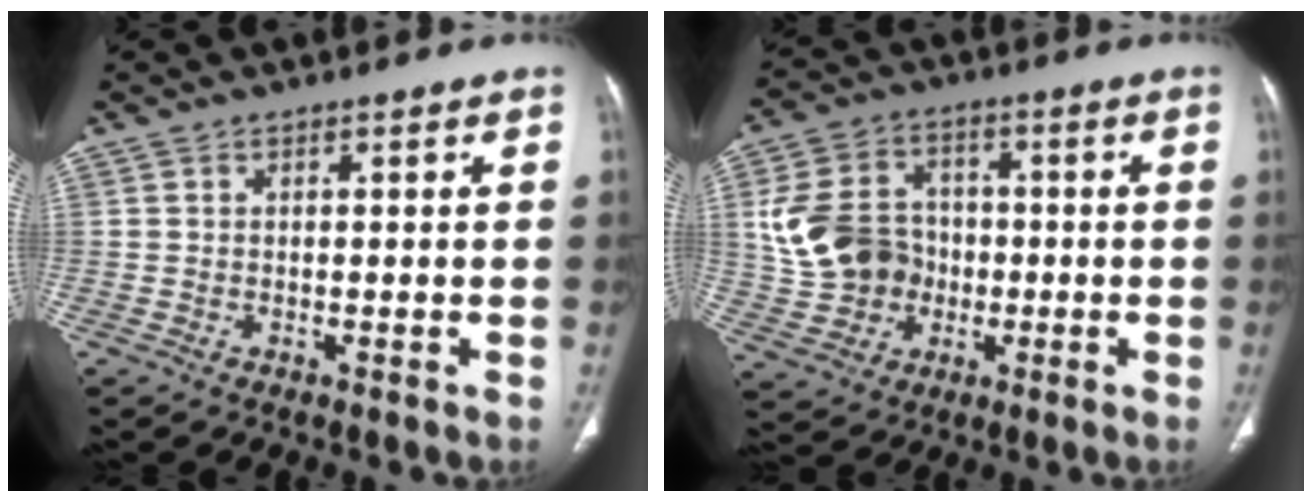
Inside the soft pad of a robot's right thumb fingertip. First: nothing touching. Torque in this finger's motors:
{"motor_torque": [0.81, 1.49, 1.03, 0.22, 0.11]}